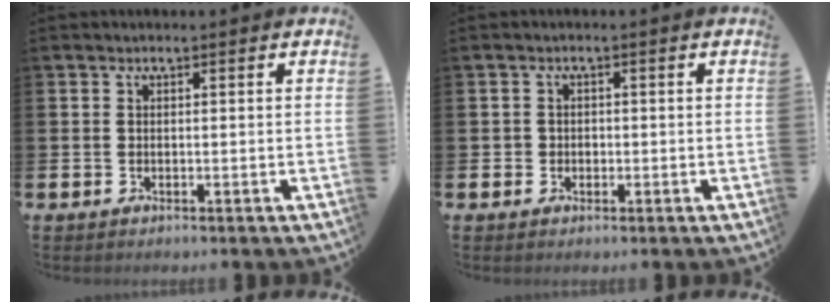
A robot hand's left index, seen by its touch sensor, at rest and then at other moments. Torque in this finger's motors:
{"motor_torque": [0.02, 0.01, 0.00, -0.01]}